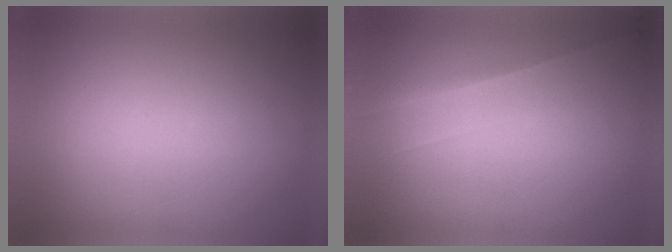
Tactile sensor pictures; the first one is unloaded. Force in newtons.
{"total": 2.8}